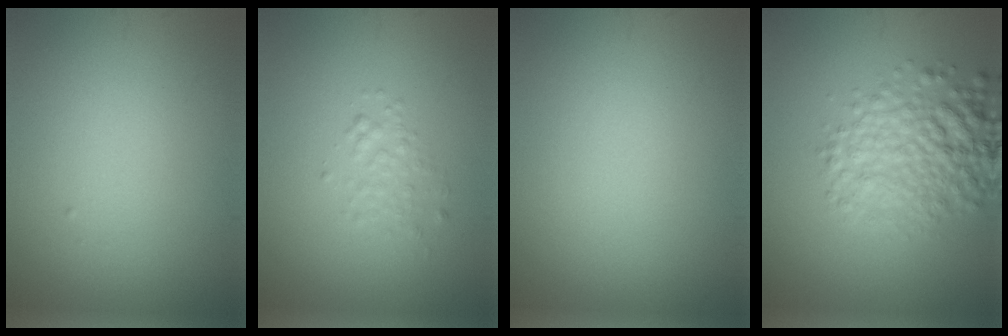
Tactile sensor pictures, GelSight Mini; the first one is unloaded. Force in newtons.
{"total": 1.5, "press": 1.5, "slide": 0.1}
{"total": 0.0}
{"total": 5.9, "press": 5.9, "slide": 0.2}